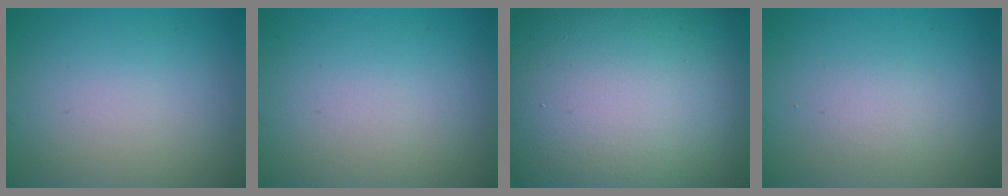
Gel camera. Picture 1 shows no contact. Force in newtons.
{"total": 0.0}
{"total": 25.5, "press": 25.4, "slide": 1.3}
{"total": 1.2, "press": 1.2, "slide": 0.1}